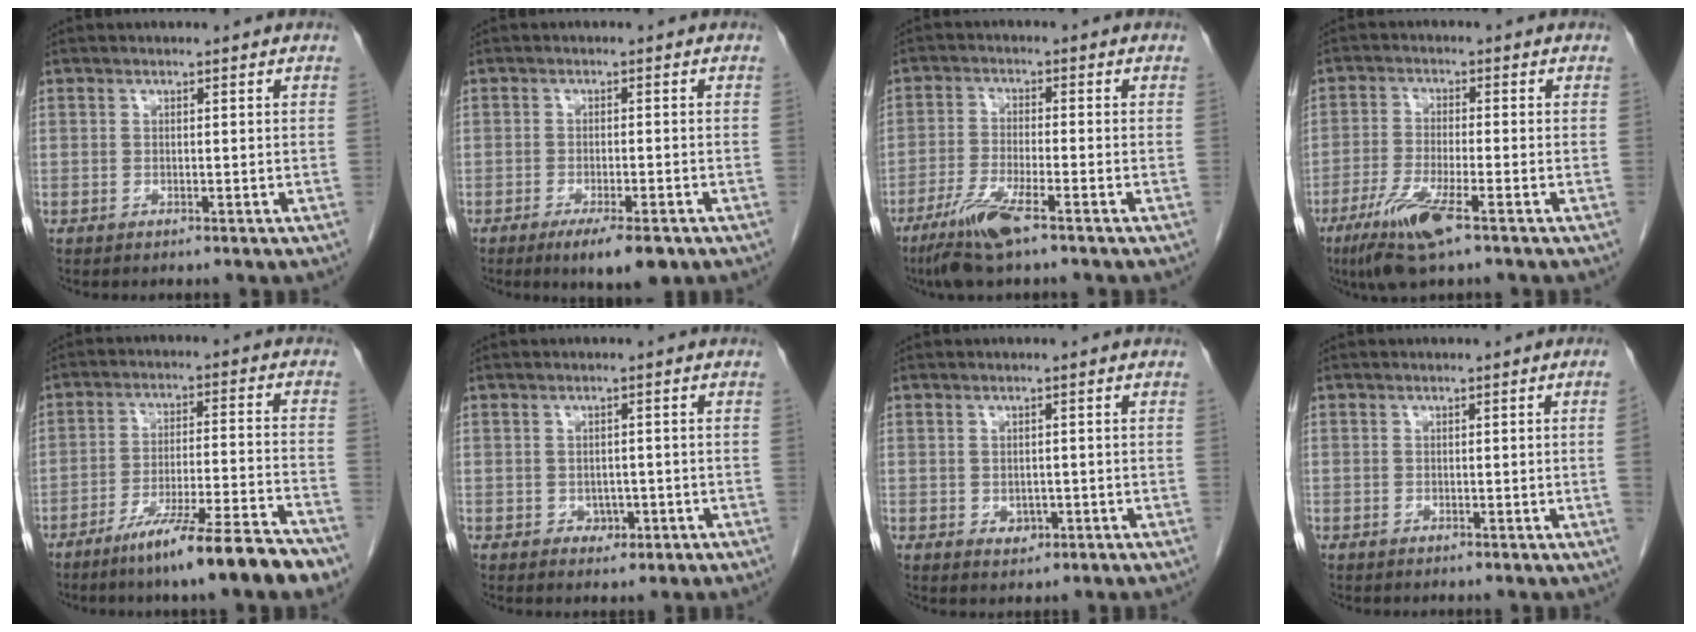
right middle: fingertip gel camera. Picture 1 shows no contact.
{"total": 6.1, "force": [-3.9, 1.2, 4.6], "torque": [-0.067, -0.012, -0.054]}
{"total": 7.6, "force": [-4.9, 0.7, 5.7], "torque": [-0.120, -0.018, -0.091]}
{"total": 8.2, "force": [-4.8, 0.7, 6.6], "torque": [-0.138, -0.021, -0.087]}
{"total": 14.6, "force": [-10.6, -0.1, 10.1], "torque": [-0.148, -0.016, -0.170]}
{"total": 2.0, "force": [-0.8, 1.6, 1.0], "torque": [-0.013, 0.003, -0.003]}
{"total": 1.7, "force": [-0.5, 1.4, 0.9], "torque": [-0.015, 0.001, 0.000]}
{"total": 1.5, "force": [-0.3, -0.7, 1.3], "torque": [-0.016, -0.001, -0.005]}